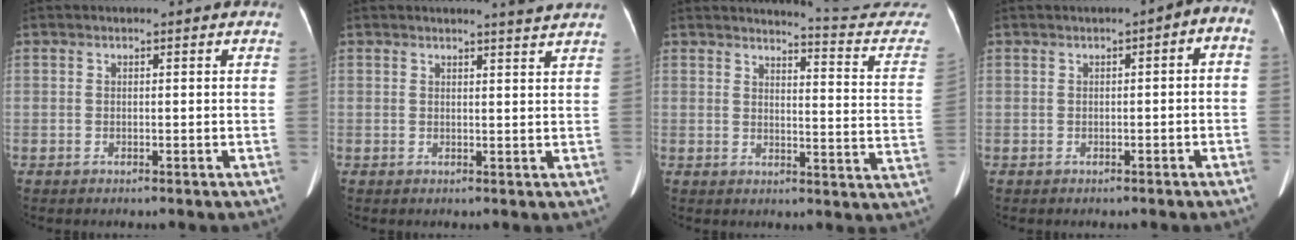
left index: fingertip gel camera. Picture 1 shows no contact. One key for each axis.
{"total": 3.0, "fx": 2.8, "fy": -0.8, "fz": 0.8, "tx": -0.014, "ty": -0.010, "tz": 0.027}
{"total": 14.4, "fx": 14.3, "fy": -1.1, "fz": 1.1, "tx": -0.005, "ty": -0.126, "tz": 0.138}
{"total": 3.4, "fx": -0.5, "fy": 1.2, "fz": 3.2, "tx": -0.033, "ty": 0.023, "tz": -0.012}